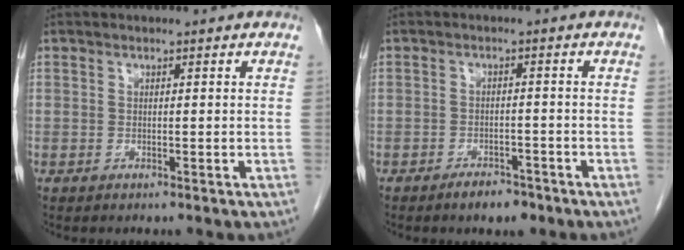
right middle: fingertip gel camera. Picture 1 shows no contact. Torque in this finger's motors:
{"motor_torque": [0.73, -0.72, 0.09, 0.07]}